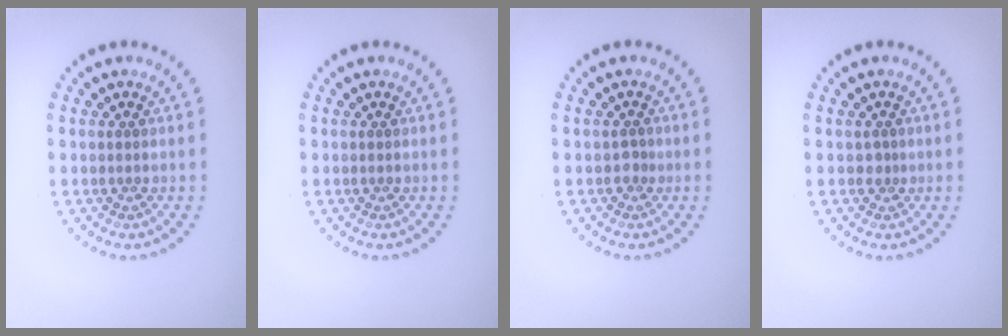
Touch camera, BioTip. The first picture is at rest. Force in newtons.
{"total": 0.0}
{"total": 0.9, "press": 0.6, "slide": 0.7}
{"total": 0.9, "press": 0.5, "slide": 0.7}